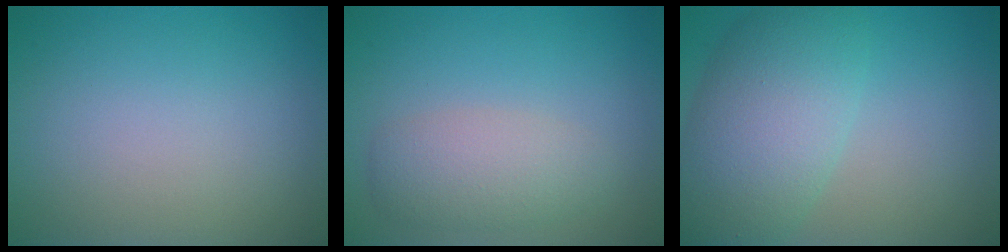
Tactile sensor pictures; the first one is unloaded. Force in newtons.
{"total": 3.3, "press": 3.3, "slide": 0.1}
{"total": 7.6, "press": 7.6, "slide": 0.3}